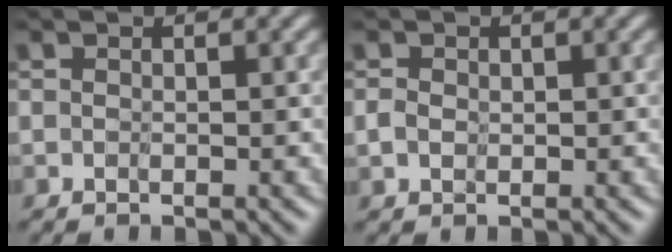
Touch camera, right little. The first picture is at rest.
{"total": 0.9, "force": [0.1, 0.9, 0.3], "torque": [-0.013, 0.002, -0.007]}